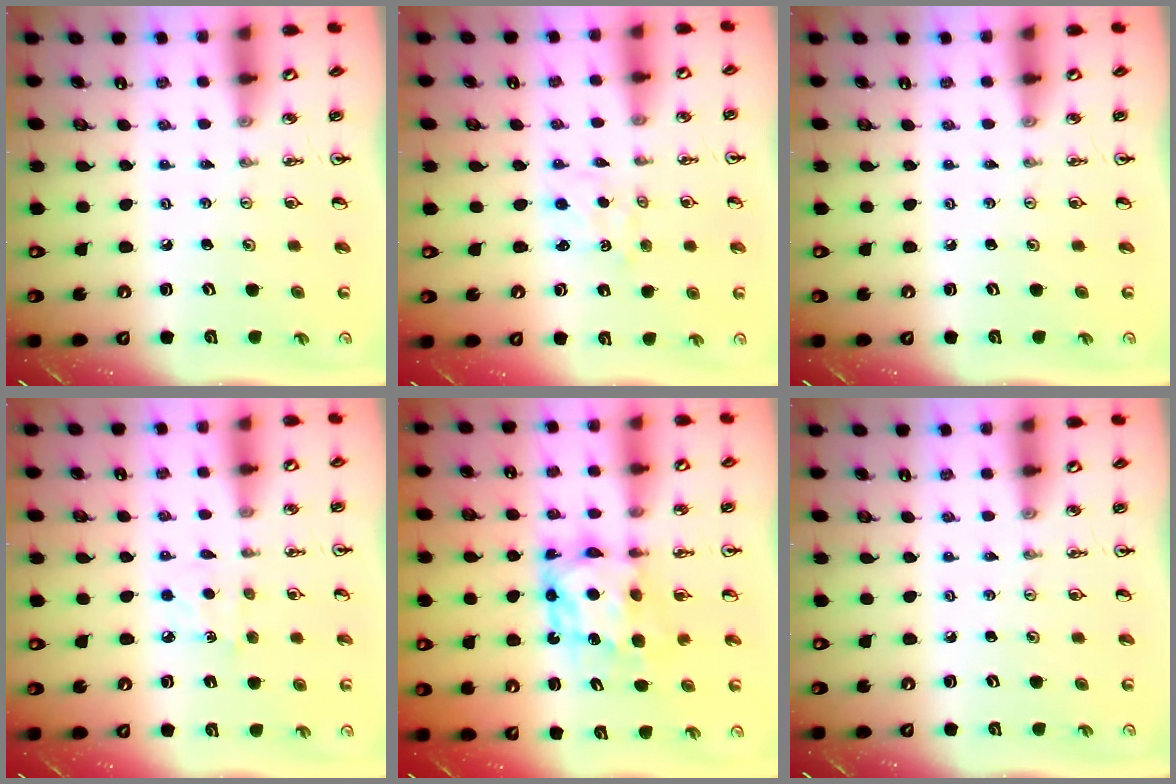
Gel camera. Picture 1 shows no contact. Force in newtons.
{"total": 1.2, "press": 1.2, "slide": 0.2}
{"total": 0.0}
{"total": 5.2, "press": 5.1, "slide": 0.5}
{"total": 6.7, "press": 6.7, "slide": 1.0}
{"total": 0.0}